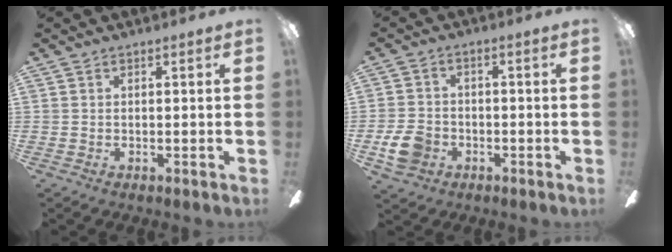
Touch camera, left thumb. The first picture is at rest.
{"total": 7.1, "force": [-2.7, 5.4, 3.7], "torque": [-0.083, 0.011, -0.051]}